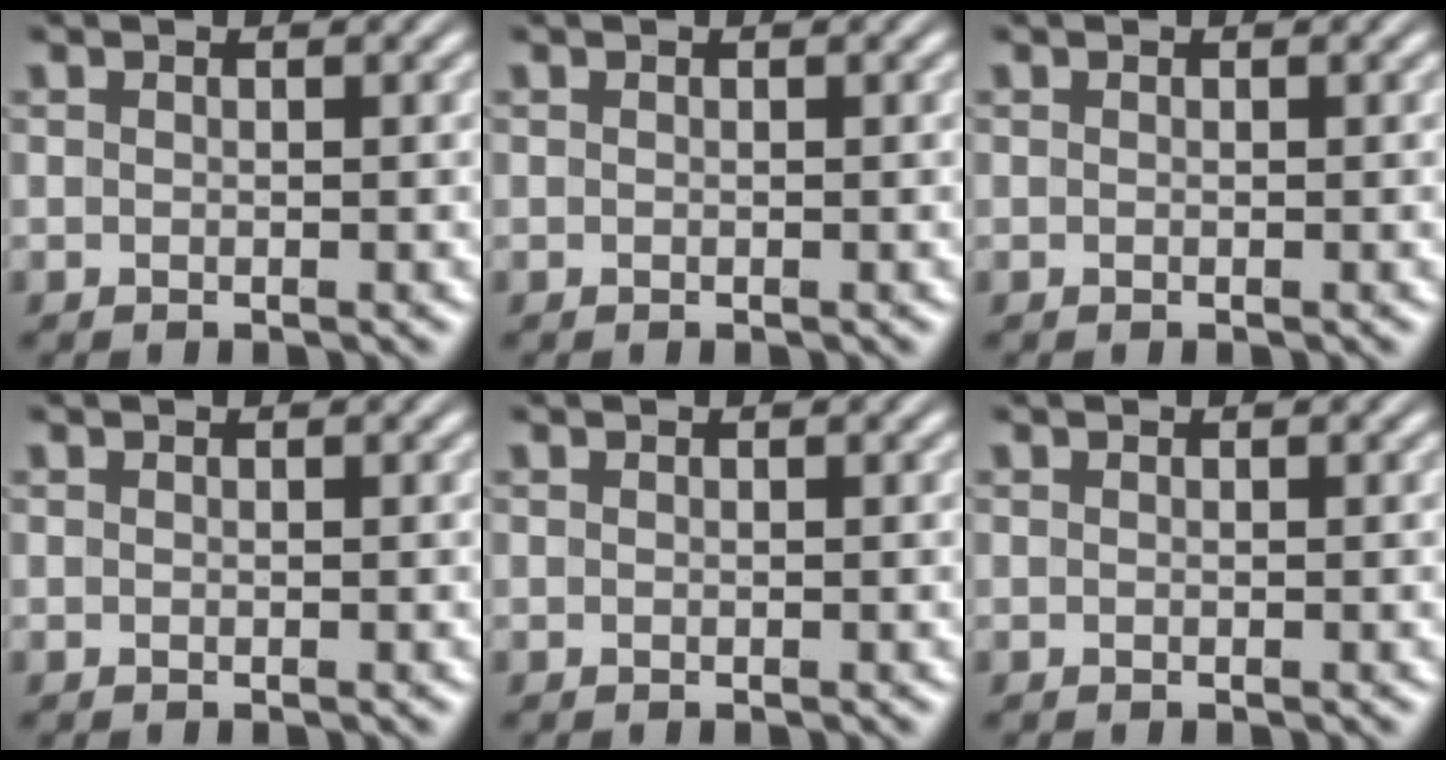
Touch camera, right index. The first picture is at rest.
{"total": 0.0}
{"total": 0.0}
{"total": 0.0}
{"total": 0.0}
{"total": 0.0}